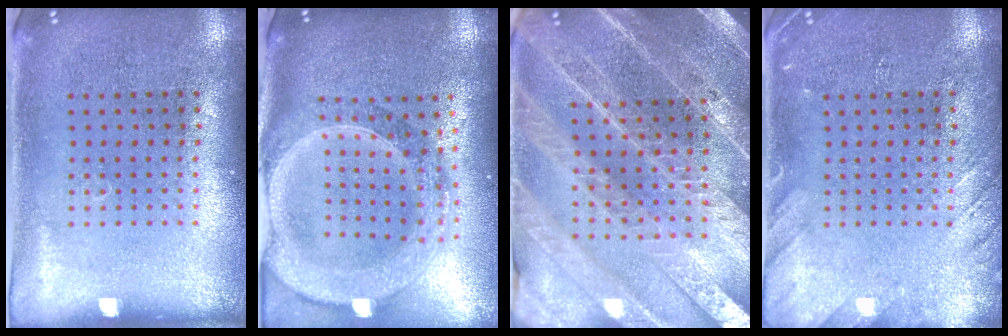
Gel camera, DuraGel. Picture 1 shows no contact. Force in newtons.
{"total": 2.9, "press": 2.5, "slide": 1.5}
{"total": 4.4, "press": 3.9, "slide": 2.0}
{"total": 2.0, "press": 2.0, "slide": 0.2}